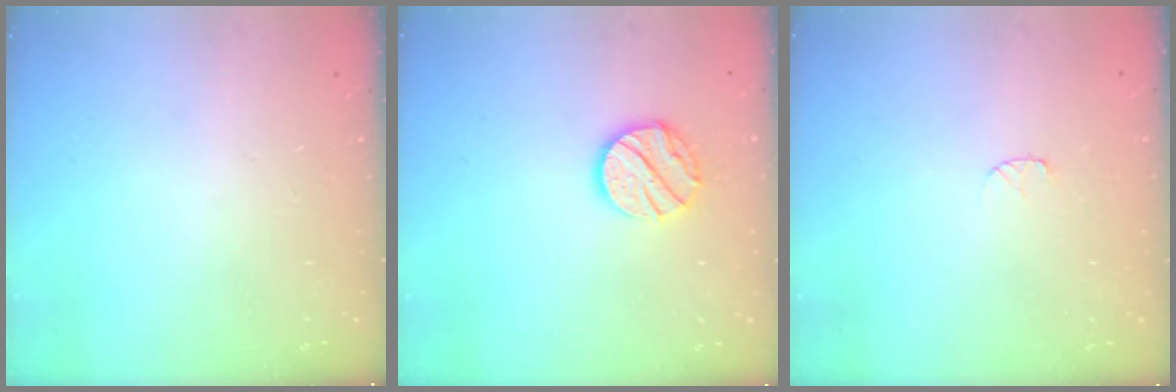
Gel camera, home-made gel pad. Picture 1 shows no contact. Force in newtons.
{"total": 10.6, "press": 10.6, "slide": 0.8}
{"total": 3.8, "press": 3.8, "slide": 0.4}